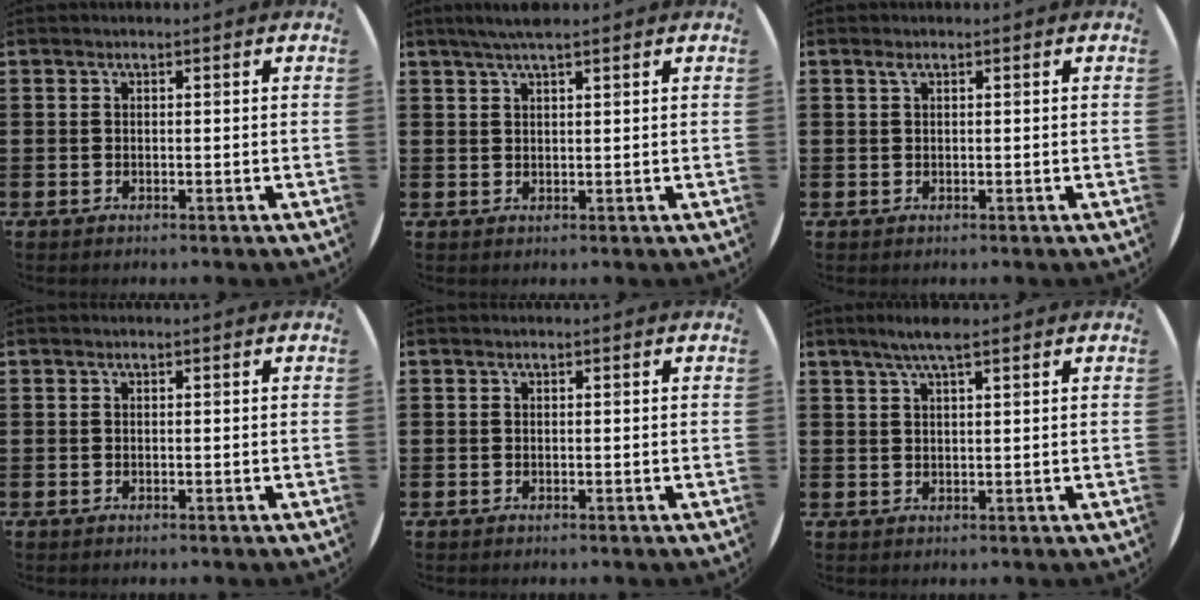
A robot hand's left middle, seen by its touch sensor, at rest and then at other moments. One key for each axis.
{"total": 2.6, "fx": 2.1, "fy": 0.1, "fz": 1.6, "tx": -0.034, "ty": 0.005, "tz": 0.037}
{"total": 0.7, "fx": 0.4, "fy": 0.3, "fz": 0.5, "tx": -0.002, "ty": -0.001, "tz": 0.006}
{"total": 0.0}
{"total": 0.0}
{"total": 3.6, "fx": 2.6, "fy": 0.4, "fz": 2.4, "tx": -0.051, "ty": 0.006, "tz": 0.046}